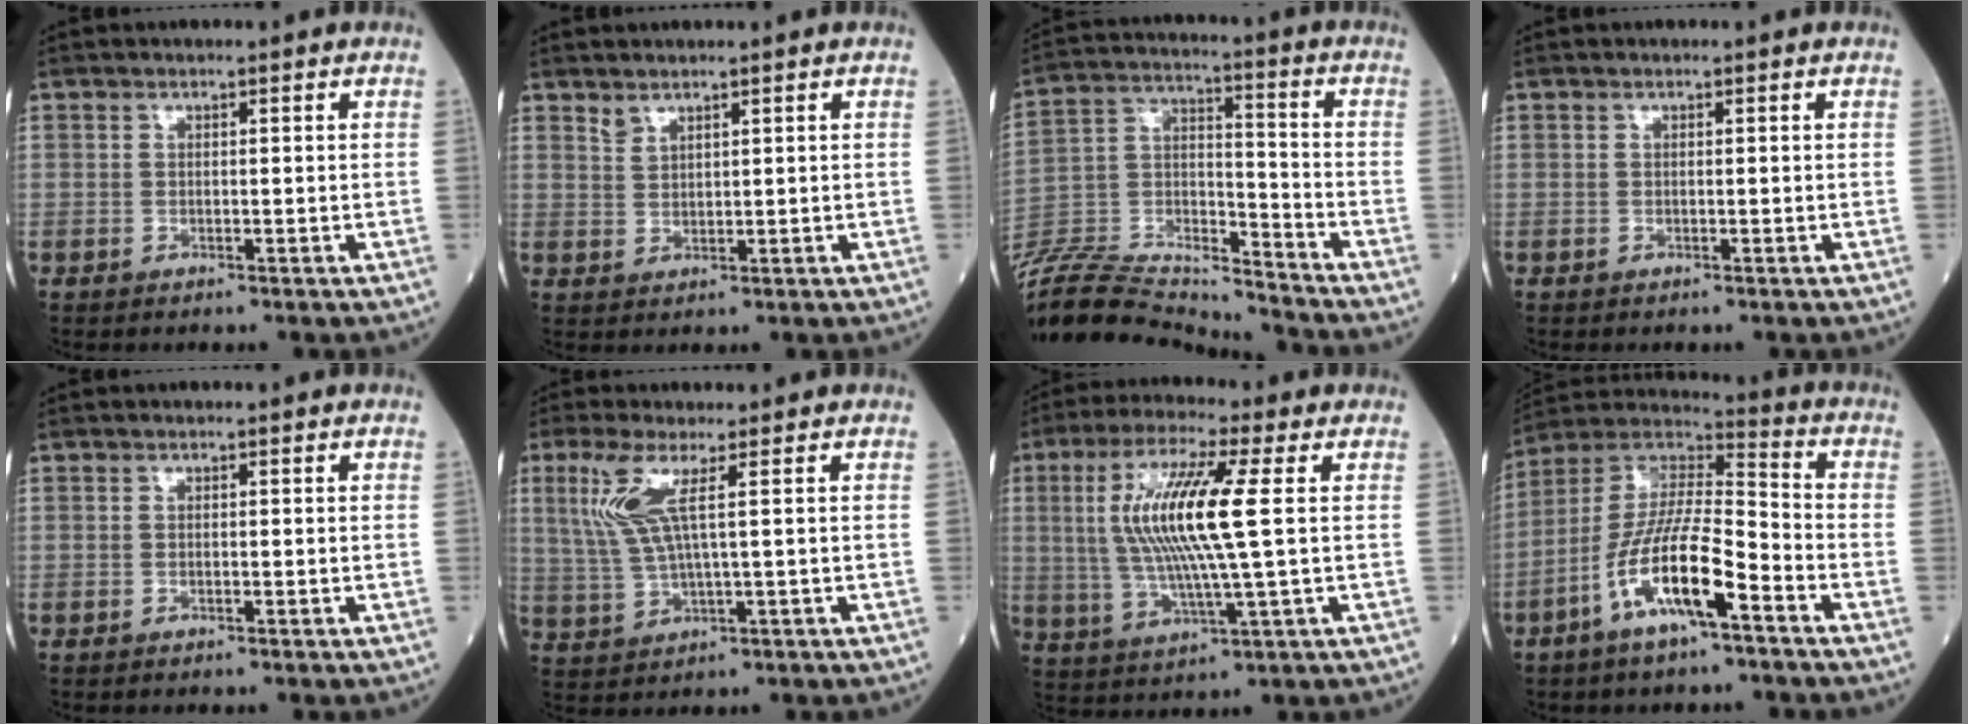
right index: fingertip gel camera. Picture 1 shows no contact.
{"total": 1.6, "force": [1.5, 0.5, 0.5], "torque": [-0.006, -0.001, 0.030]}
{"total": 22.0, "force": [-21.2, 1.3, 5.4], "torque": [-0.127, 0.007, -0.360]}
{"total": 0.0}
{"total": 0.0}
{"total": 6.4, "force": [2.2, 0.3, 6.0], "torque": [-0.150, 0.002, 0.049]}
{"total": 13.2, "force": [2.0, 0.5, 13.0], "torque": [-0.273, 0.005, 0.035]}
{"total": 13.7, "force": [-6.5, 2.5, 11.8], "torque": [-0.233, 0.002, -0.123]}